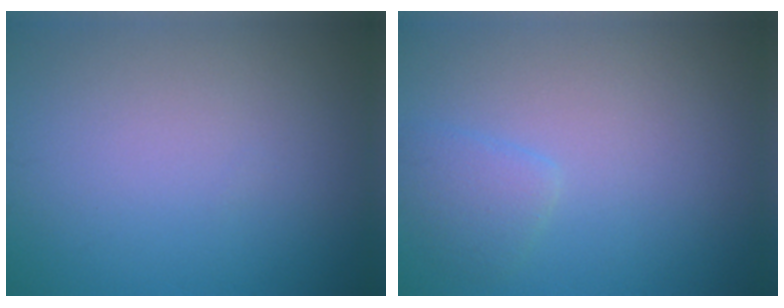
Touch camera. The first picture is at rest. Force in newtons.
{"total": 1.8, "press": 1.8, "slide": 0.2}